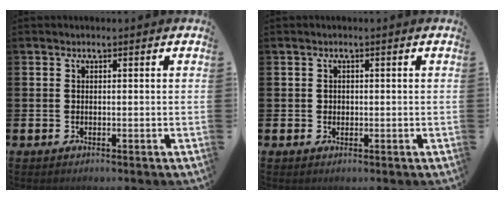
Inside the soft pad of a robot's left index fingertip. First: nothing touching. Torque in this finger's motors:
{"motor_torque": [0.09, -0.12, 0.00, 0.00]}